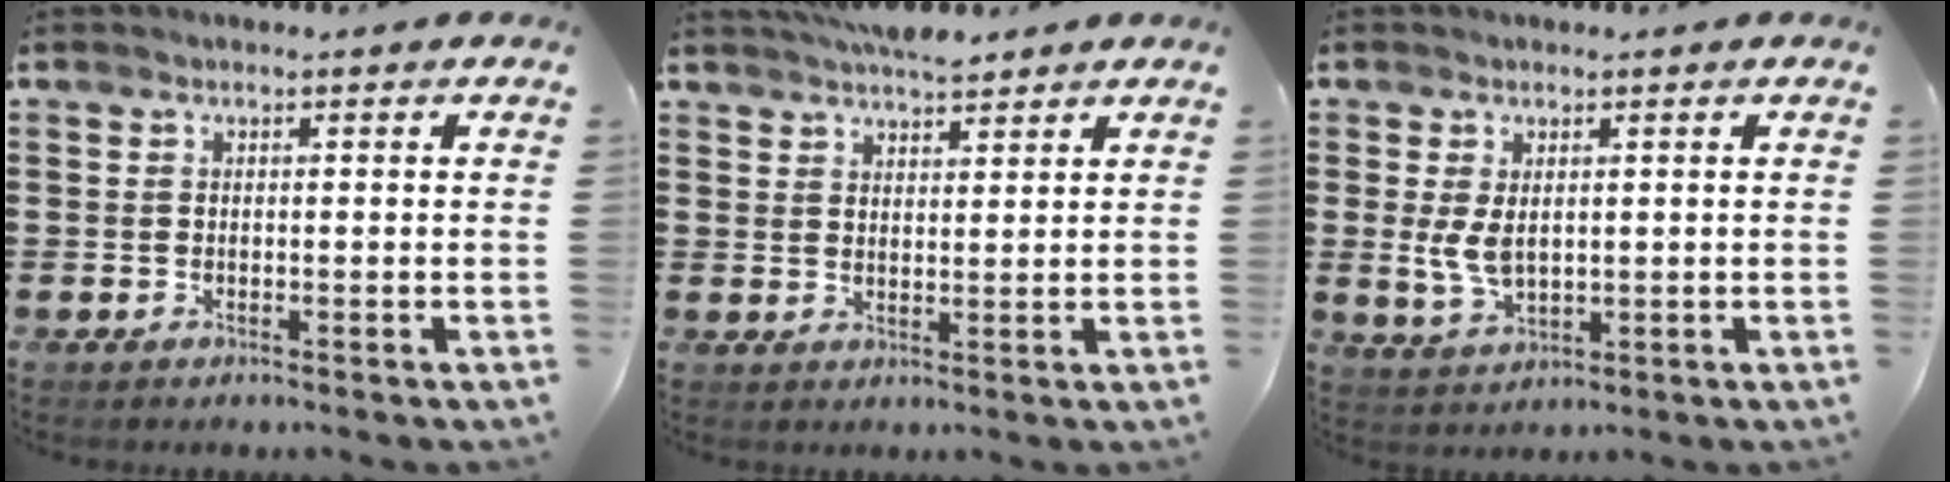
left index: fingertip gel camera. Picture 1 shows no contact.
{"total": 4.6, "force": [4.2, 0.9, 1.6], "torque": [-0.041, -0.007, 0.080]}
{"total": 4.2, "force": [0.6, 2.4, 3.3], "torque": [-0.084, -0.001, 0.007]}